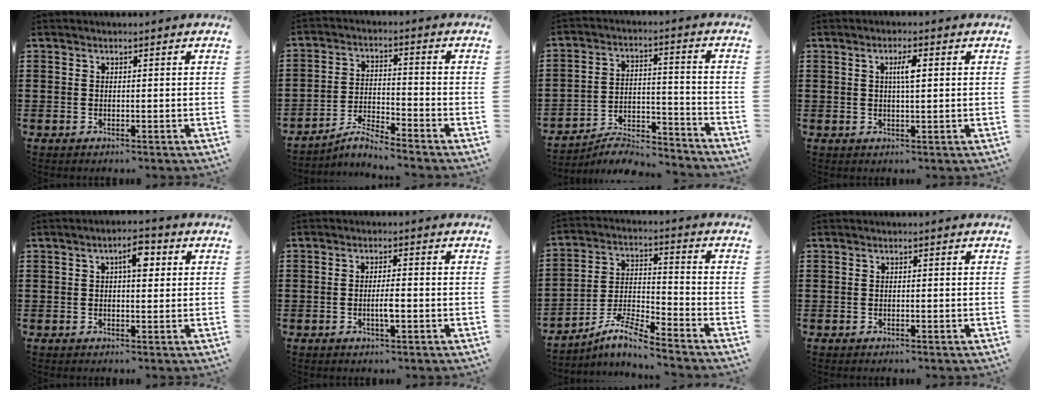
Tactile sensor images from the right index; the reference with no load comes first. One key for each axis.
{"total": 4.2, "fx": -4.1, "fy": 0.0, "fz": 1.0, "tx": -0.030, "ty": 0.001, "tz": -0.085}
{"total": 6.1, "fx": -5.9, "fy": 0.9, "fz": 1.4, "tx": -0.026, "ty": 0.007, "tz": -0.117}
{"total": 2.8, "fx": 0.6, "fy": 0.6, "fz": 2.7, "tx": -0.045, "ty": 0.002, "tz": 0.004}
{"total": 4.1, "fx": 1.2, "fy": 1.6, "fz": 3.6, "tx": -0.052, "ty": 0.000, "tz": 0.012}
{"total": 2.9, "fx": -0.8, "fy": 0.5, "fz": 2.8, "tx": -0.050, "ty": 0.001, "tz": -0.014}
{"total": 7.0, "fx": -6.1, "fy": 0.5, "fz": 3.6, "tx": -0.079, "ty": -0.006, "tz": -0.119}
{"total": 0.0}